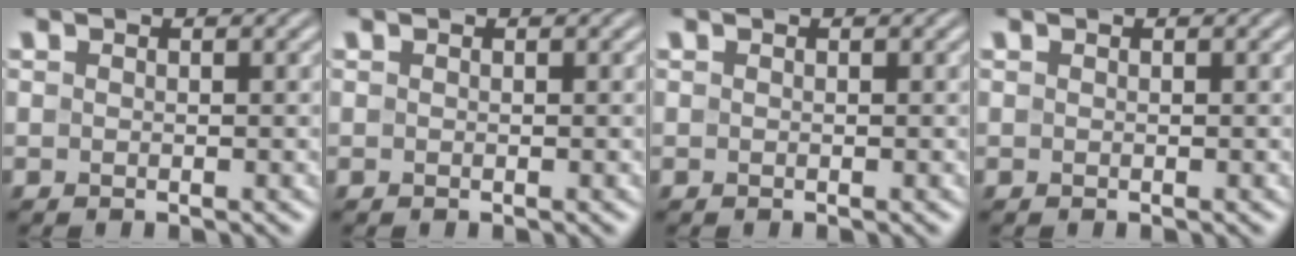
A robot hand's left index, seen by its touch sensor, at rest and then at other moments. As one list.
[{"total": 0.0}, {"total": 0.0}, {"total": 0.0}]